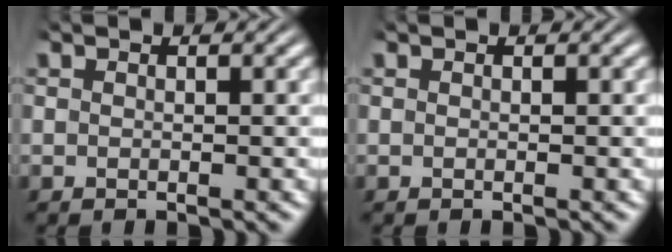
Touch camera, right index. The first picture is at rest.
{"total": 0.0}